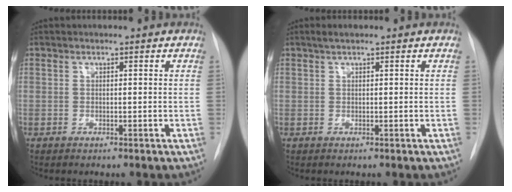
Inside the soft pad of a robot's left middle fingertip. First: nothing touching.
{"total": 1.1, "force": [0.8, 0.2, 0.7], "torque": [-0.015, 0.008, 0.015]}